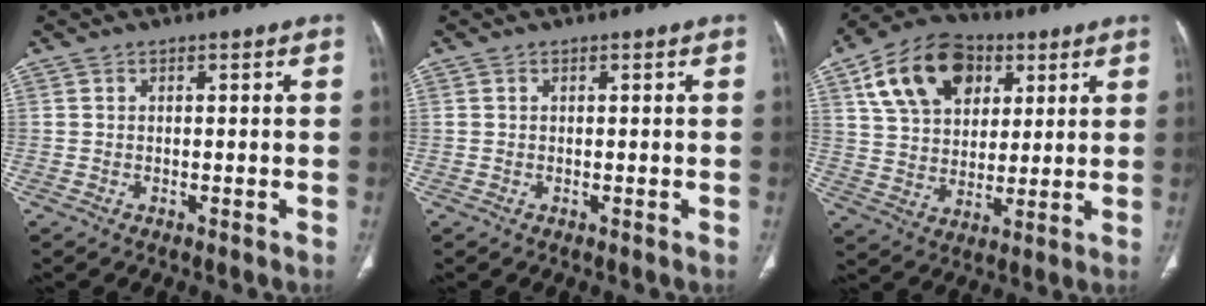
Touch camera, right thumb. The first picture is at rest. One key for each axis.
{"total": 0.0}
{"total": 17.5, "fx": 7.2, "fy": 11.9, "fz": 10.6, "tx": -0.163, "ty": -0.004, "tz": 0.125}